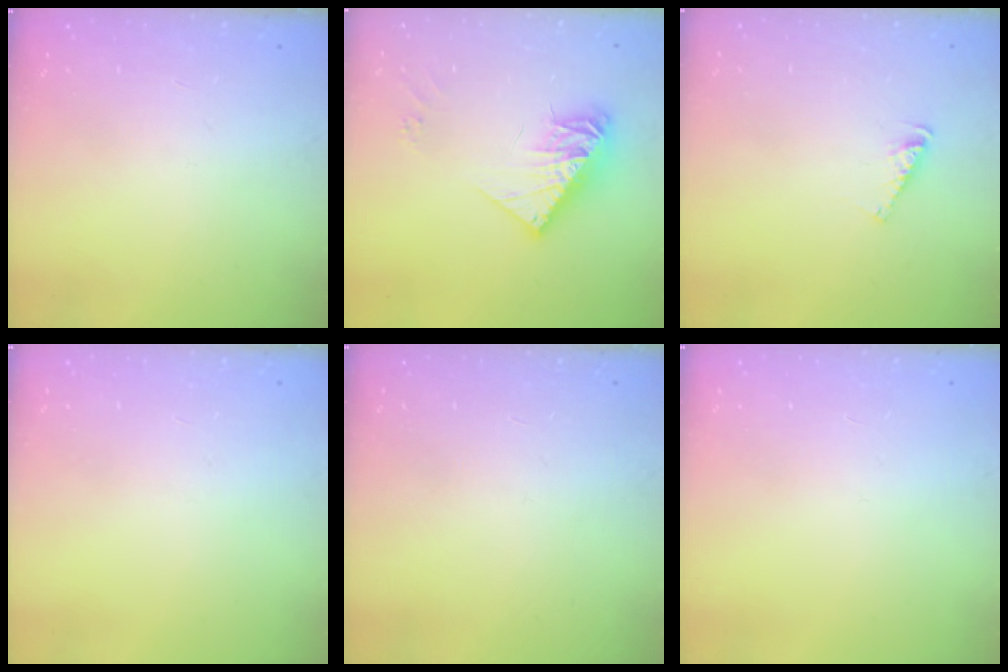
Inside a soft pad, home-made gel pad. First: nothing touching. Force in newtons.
{"total": 12.5, "press": 12.4, "slide": 1.1}
{"total": 4.5, "press": 4.5, "slide": 0.2}
{"total": 0.0}
{"total": 0.0}
{"total": 0.0}